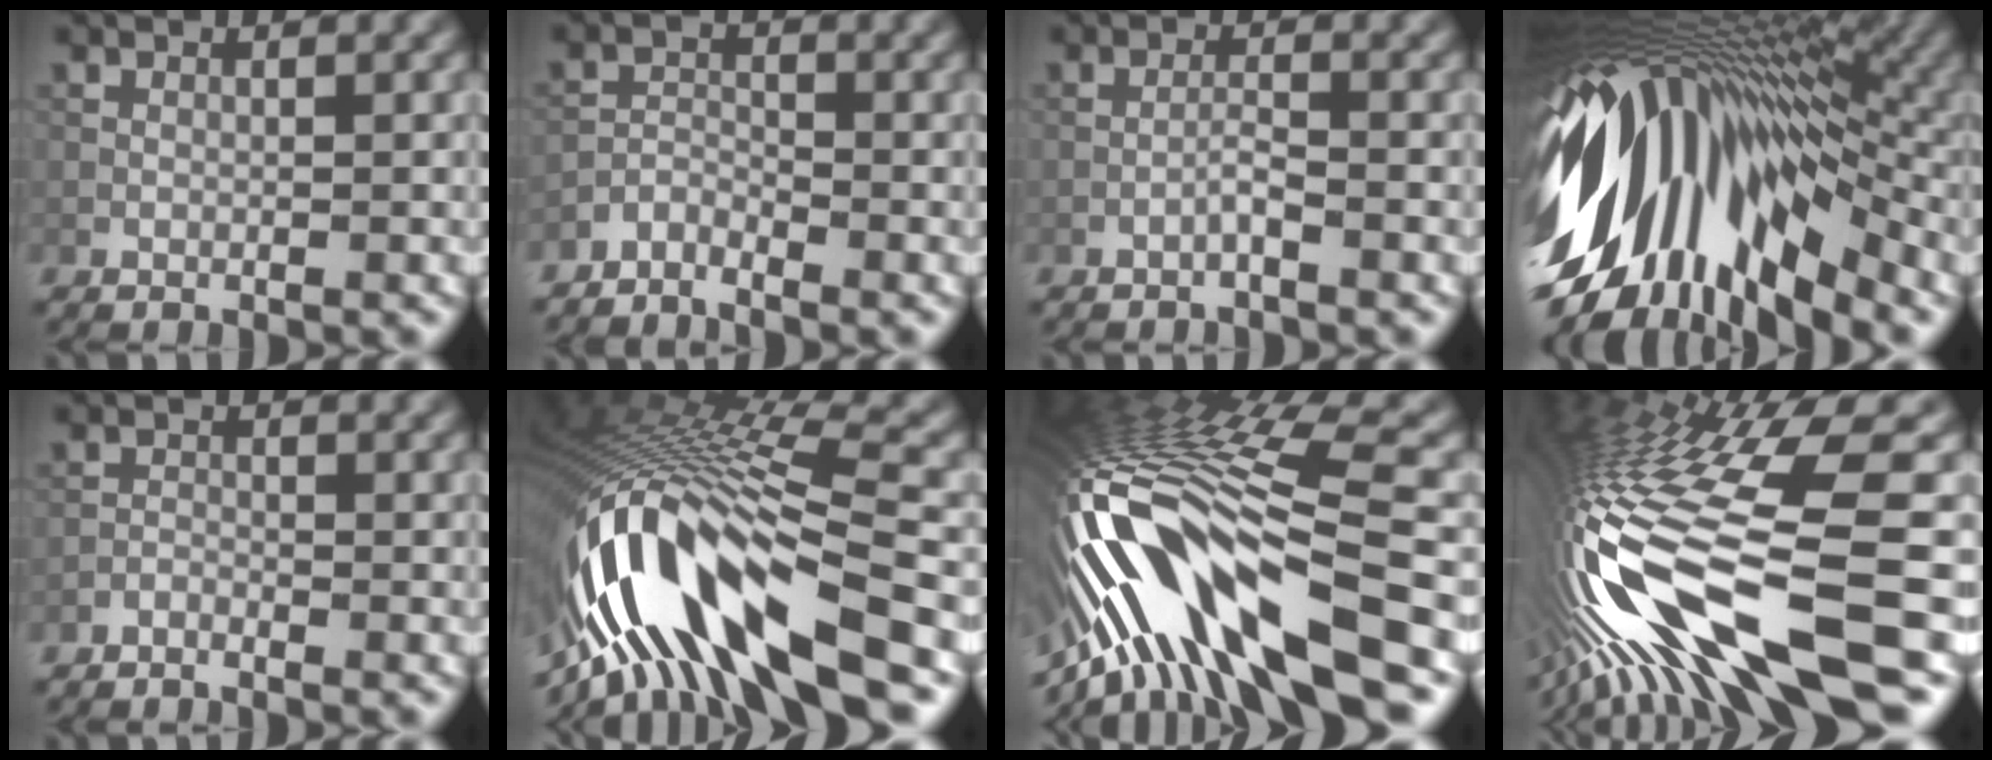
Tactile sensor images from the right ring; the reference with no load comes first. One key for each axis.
{"total": 1.6, "fx": -1.6, "fy": 0.4, "fz": 0.1, "tx": -0.008, "ty": 0.001, "tz": -0.036}
{"total": 0.8, "fx": -0.4, "fy": -0.2, "fz": 0.7, "tx": -0.015, "ty": 0.009, "tz": -0.008}
{"total": 16.1, "fx": -2.2, "fy": 8.6, "fz": 13.4, "tx": -0.244, "ty": 0.006, "tz": -0.049}
{"total": 0.7, "fx": -0.7, "fy": 0.1, "fz": 0.0, "tx": -0.004, "ty": 0.002, "tz": -0.014}
{"total": 15.6, "fx": -6.0, "fy": 4.6, "fz": 13.7, "tx": -0.273, "ty": 0.011, "tz": -0.096}
{"total": 15.9, "fx": -5.7, "fy": 4.4, "fz": 14.2, "tx": -0.274, "ty": 0.008, "tz": -0.095}
{"total": 16.6, "fx": -5.2, "fy": 3.2, "fz": 15.4, "tx": -0.296, "ty": -0.018, "tz": -0.077}